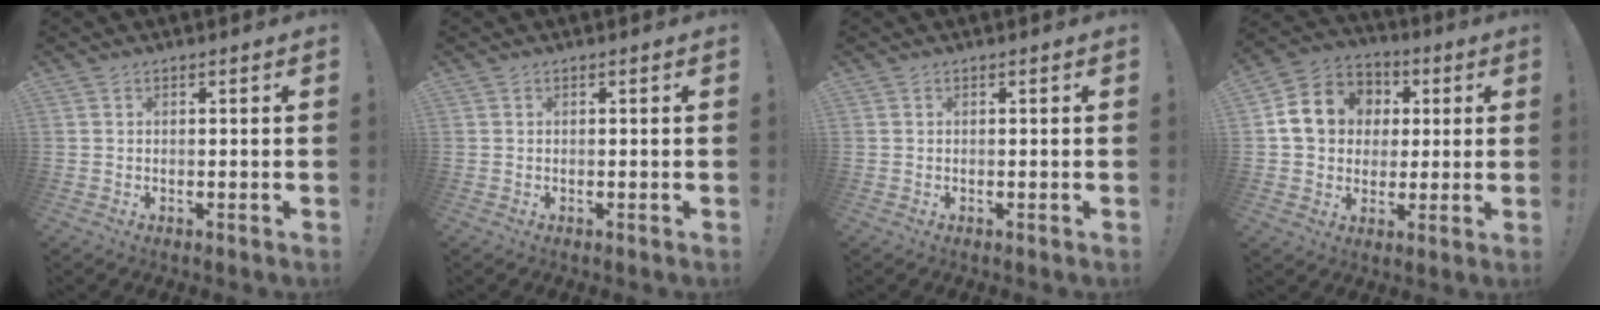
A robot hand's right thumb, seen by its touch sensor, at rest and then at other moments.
{"total": 0.0}
{"total": 0.0}
{"total": 13.9, "force": [2.5, 12.1, 6.3], "torque": [-0.081, 0.004, 0.057]}